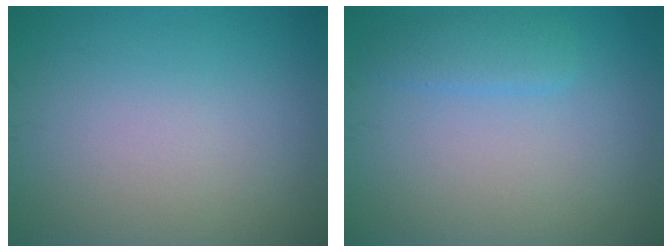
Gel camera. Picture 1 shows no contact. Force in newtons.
{"total": 1.8, "press": 1.8, "slide": 0.2}